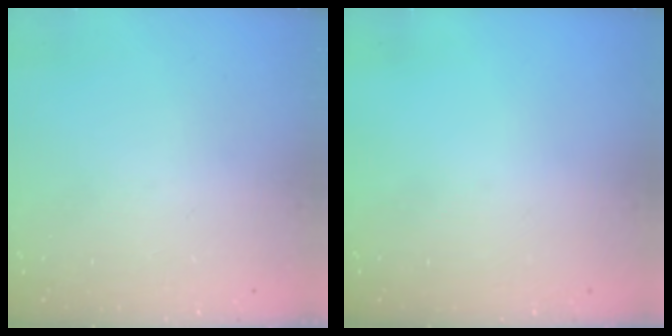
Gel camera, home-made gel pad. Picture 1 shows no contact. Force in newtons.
{"total": 0.0}